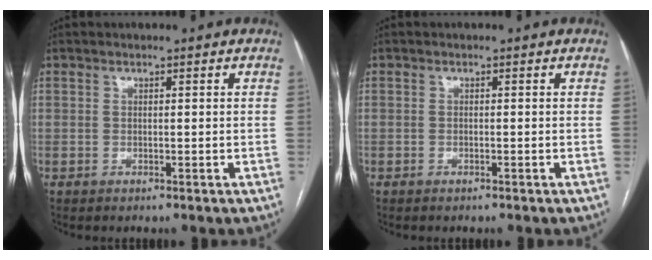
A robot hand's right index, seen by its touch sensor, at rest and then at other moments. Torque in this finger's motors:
{"motor_torque": [0.19, -0.17, 0.03, 0.01]}